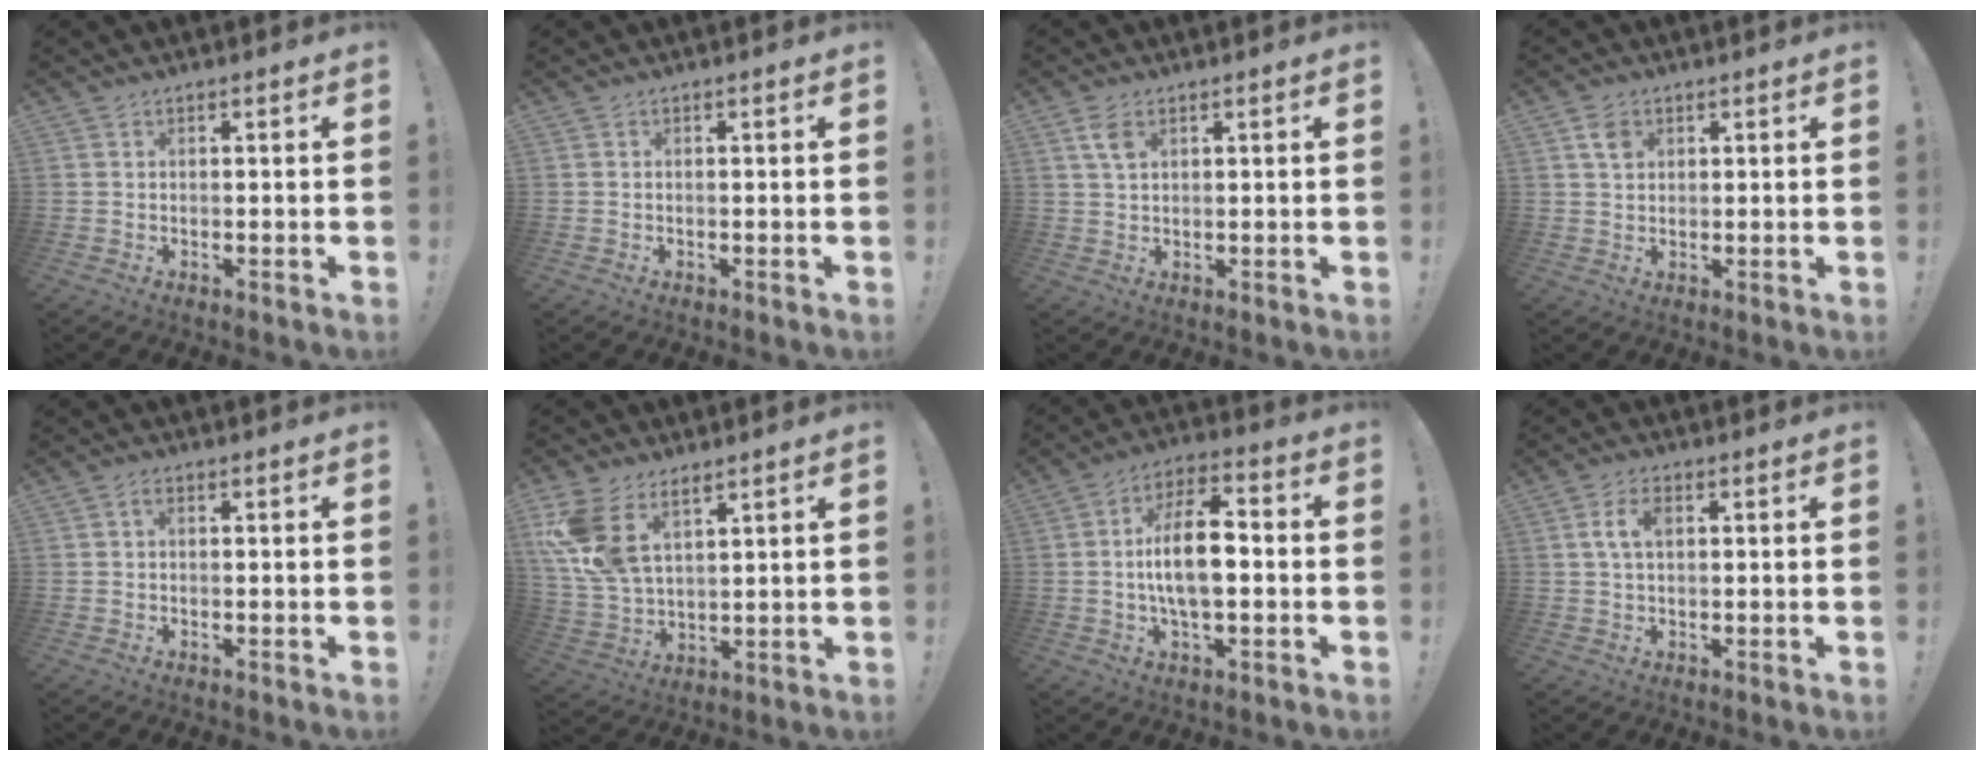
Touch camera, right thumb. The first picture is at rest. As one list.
[{"total": 0.0}, {"total": 4.2, "force": [1.9, 2.2, 3.0], "torque": [-0.050, -0.003, 0.034]}, {"total": 3.8, "force": [1.7, 2.9, 1.9], "torque": [-0.021, -0.003, 0.029]}, {"total": 1.0, "force": [-0.1, 0.6, 0.8], "torque": [-0.019, 0.005, -0.003]}, {"total": 11.8, "force": [6.6, 6.8, 7.0], "torque": [-0.152, -0.025, 0.132]}, {"total": 13.3, "force": [-1.1, 6.2, 11.8], "torque": [-0.203, 0.006, -0.025]}, {"total": 5.3, "force": [1.2, 2.9, 4.3], "torque": [-0.079, 0.008, 0.021]}]